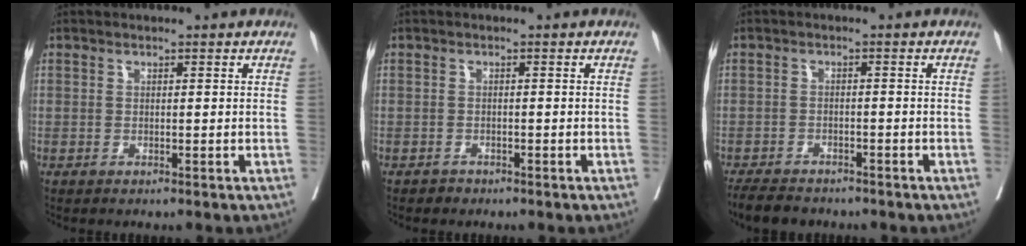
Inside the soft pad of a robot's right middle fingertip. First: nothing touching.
{"total": 0.8, "force": [-0.5, 0.4, -0.4], "torque": [0.007, 0.004, -0.010]}
{"total": 6.0, "force": [-5.3, 2.1, 2.0], "torque": [-0.034, -0.010, -0.083]}